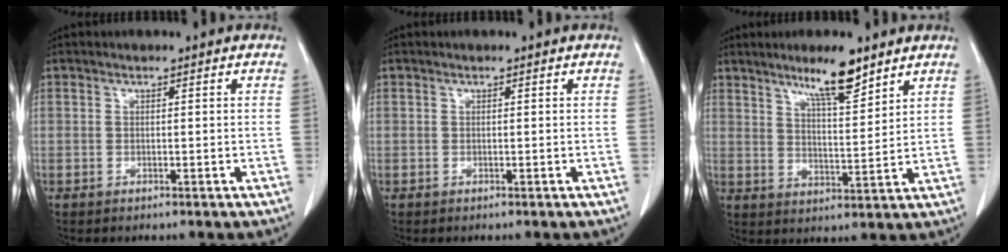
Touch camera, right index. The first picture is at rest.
{"total": 0.0}
{"total": 8.3, "force": [6.0, 1.0, 5.6], "torque": [-0.097, -0.004, 0.105]}